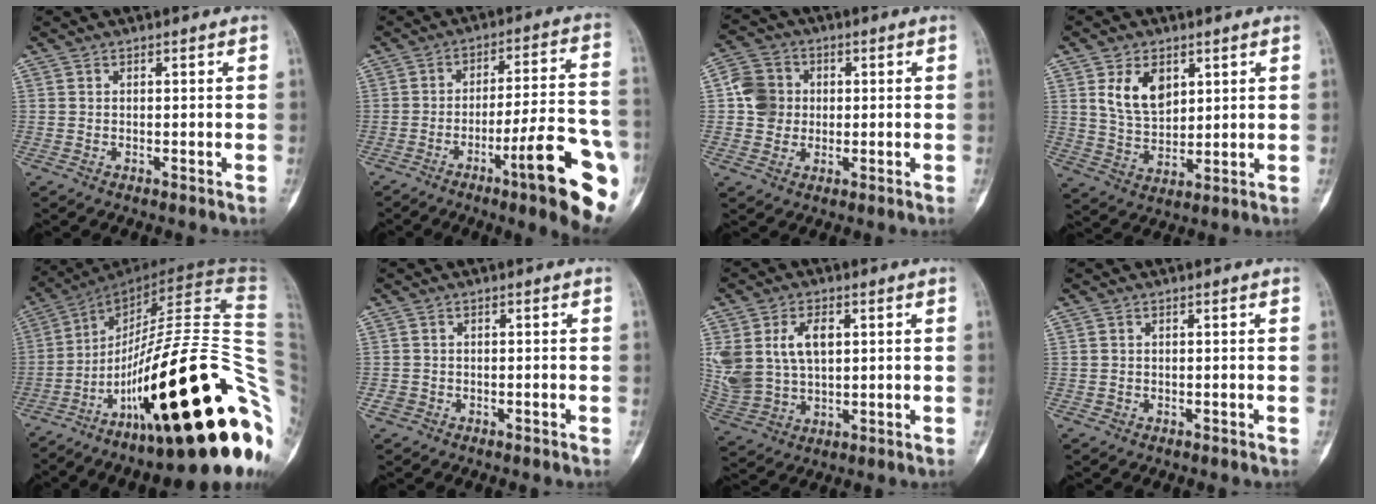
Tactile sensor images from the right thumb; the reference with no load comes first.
{"total": 18.5, "force": [-7.9, 2.7, 16.5], "torque": [-0.197, 0.033, -0.109]}
{"total": 7.4, "force": [0.3, 6.8, 2.9], "torque": [-0.032, 0.009, -0.004]}
{"total": 9.0, "force": [3.6, 5.8, 5.8], "torque": [-0.084, -0.021, 0.077]}
{"total": 41.0, "force": [-13.6, 10.5, 37.2], "torque": [-0.470, 0.082, -0.209]}
{"total": 1.6, "force": [-0.8, 1.3, 0.3], "torque": [-0.008, 0.009, -0.015]}
{"total": 12.5, "force": [3.2, 8.0, 9.1], "torque": [-0.178, 0.000, 0.074]}
{"total": 0.8, "force": [-0.2, 0.7, 0.1], "torque": [-0.002, 0.004, -0.002]}